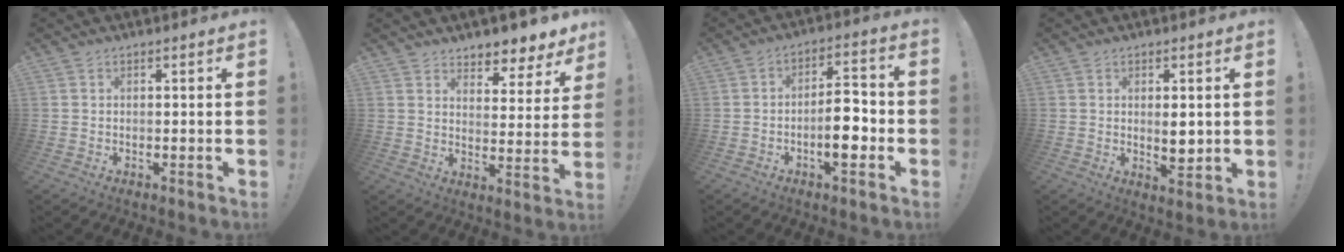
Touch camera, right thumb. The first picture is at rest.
{"total": 6.7, "force": [6.0, 2.5, 1.4], "torque": [-0.003, -0.067, 0.107]}
{"total": 10.4, "force": [-3.2, 4.0, 9.1], "torque": [-0.143, 0.016, -0.057]}
{"total": 4.7, "force": [0.7, 2.2, 4.1], "torque": [-0.049, -0.007, 0.010]}